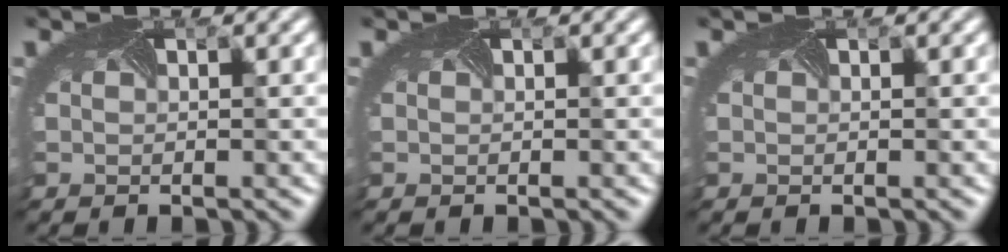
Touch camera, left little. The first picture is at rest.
{"total": 0.0}
{"total": 0.0}